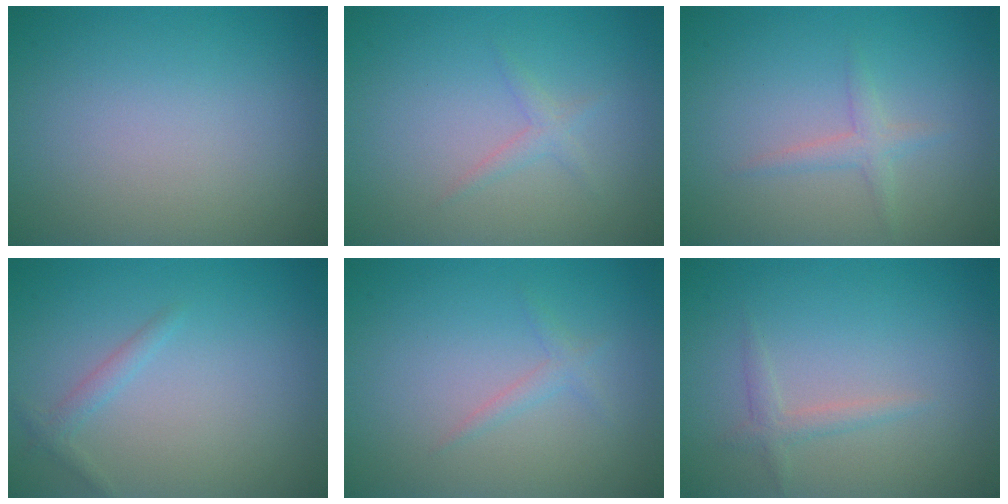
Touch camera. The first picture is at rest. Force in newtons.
{"total": 1.1, "press": 1.1, "slide": 0.0}
{"total": 1.5, "press": 1.5, "slide": 0.1}
{"total": 1.1, "press": 1.1, "slide": 0.0}
{"total": 1.1, "press": 1.1, "slide": 0.0}
{"total": 1.3, "press": 1.3, "slide": 0.0}